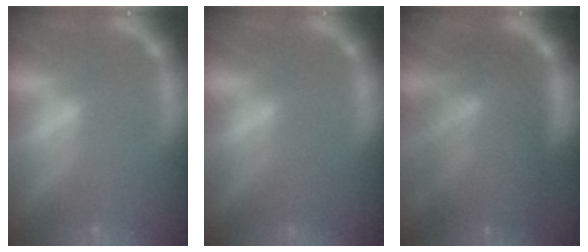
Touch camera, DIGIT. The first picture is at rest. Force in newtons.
{"total": 2.0}
{"total": 10.0}